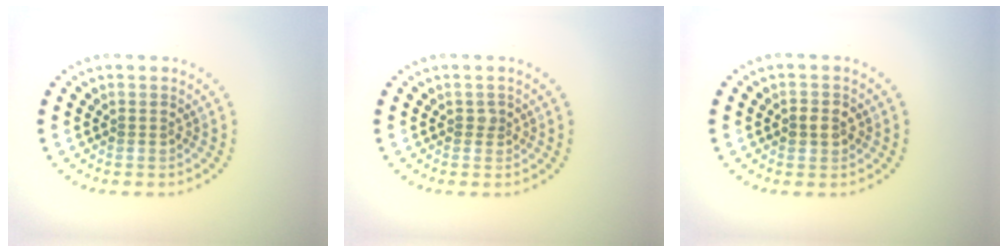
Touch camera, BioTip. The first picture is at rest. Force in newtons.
{"total": 0.6, "press": 0.5, "slide": 0.4}
{"total": 1.6, "press": 1.6, "slide": 0.3}